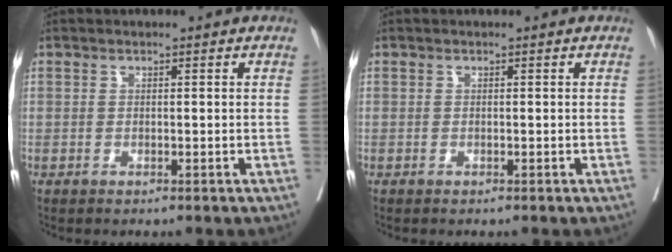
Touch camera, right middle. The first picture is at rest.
{"total": 0.0}